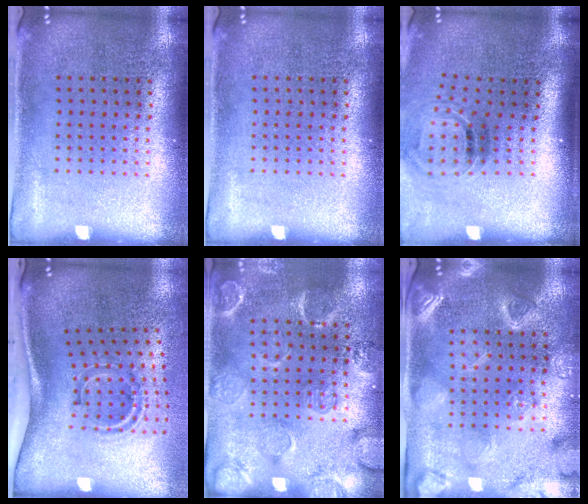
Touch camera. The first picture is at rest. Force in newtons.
{"total": 0.0}
{"total": 1.2, "press": 0.9, "slide": 0.8}
{"total": 2.1, "press": 1.2, "slide": 1.7}
{"total": 2.5, "press": 2.2, "slide": 1.3}
{"total": 3.3, "press": 3.1, "slide": 1.0}